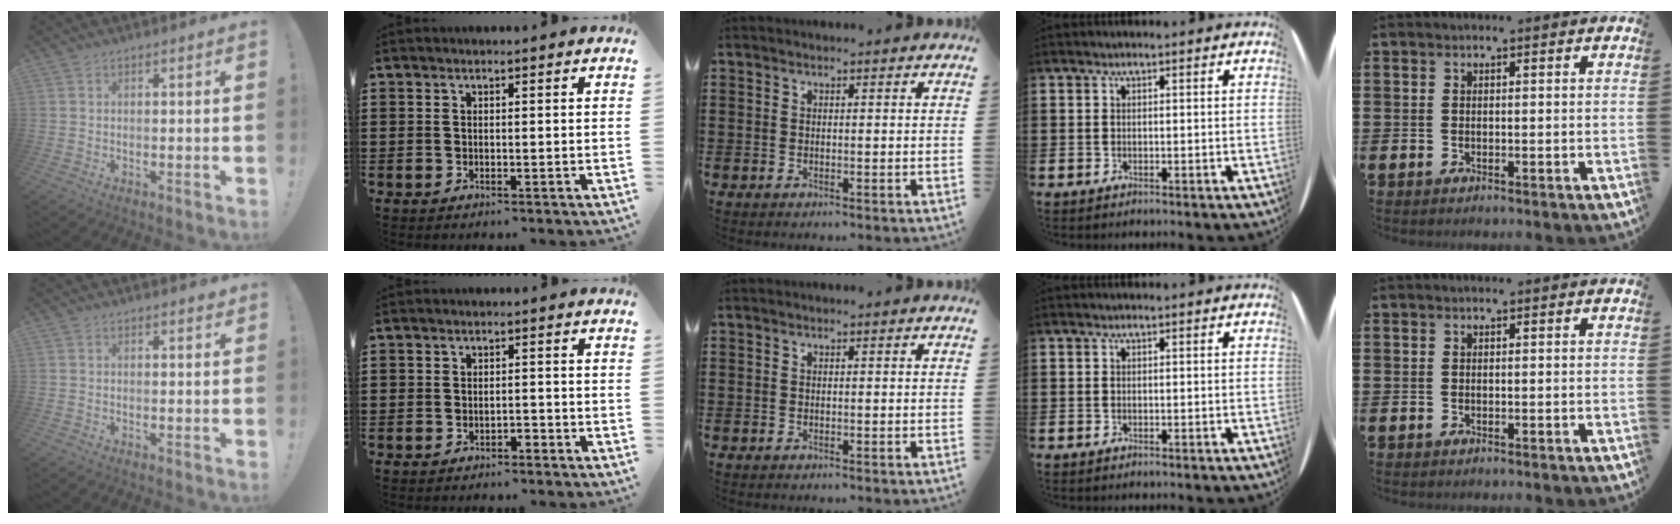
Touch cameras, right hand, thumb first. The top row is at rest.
{"thumb": {"total": 0.8, "force": [0.6, 0.3, 0.3], "torque": [0.015, -0.009, 0.007]}, "index": {"total": 1.4, "force": [-1.3, 0.4, -0.1], "torque": [-0.003, 0.002, -0.028]}}